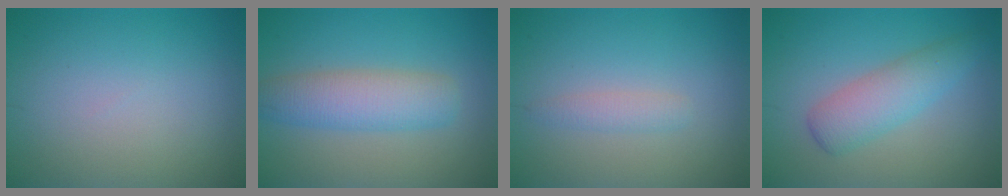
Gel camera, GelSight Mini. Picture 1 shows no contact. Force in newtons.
{"total": 4.7, "press": 4.7, "slide": 0.2}
{"total": 1.4, "press": 1.4, "slide": 0.1}
{"total": 3.8, "press": 3.8, "slide": 0.2}